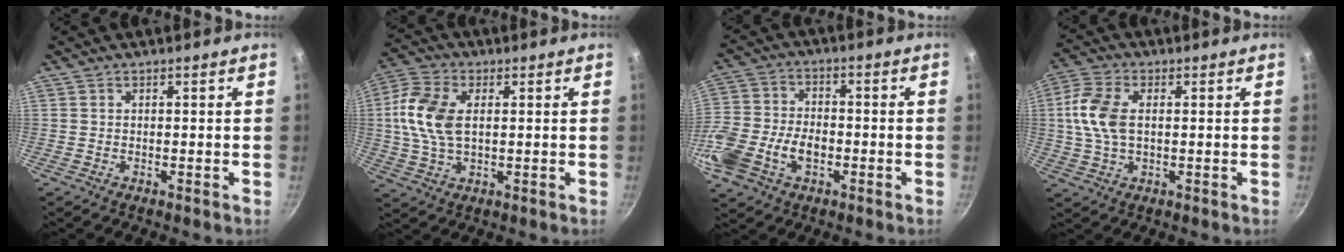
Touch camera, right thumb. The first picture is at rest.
{"total": 11.4, "force": [1.3, 6.8, 9.0], "torque": [-0.181, 0.014, 0.016]}
{"total": 15.2, "force": [-4.8, 10.3, 10.2], "torque": [-0.216, 0.031, -0.096]}
{"total": 9.5, "force": [0.9, 5.7, 7.6], "torque": [-0.156, 0.016, 0.010]}